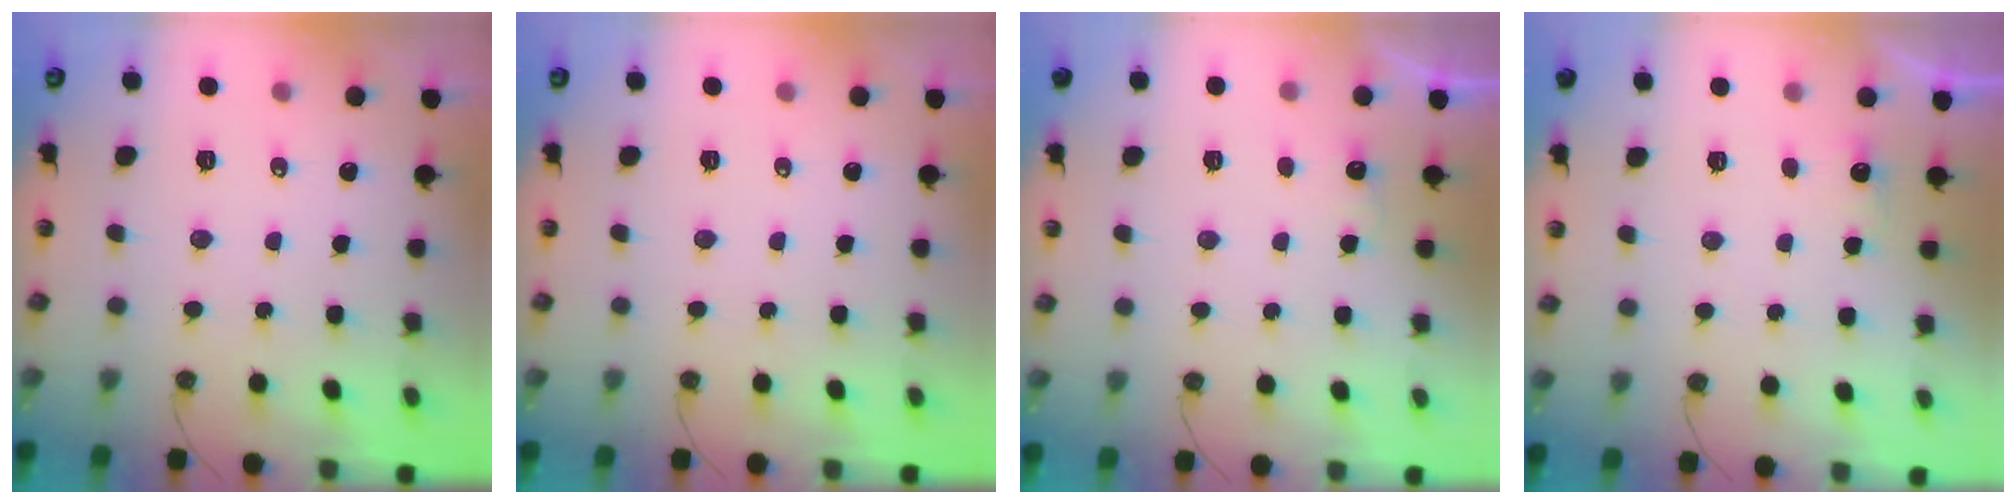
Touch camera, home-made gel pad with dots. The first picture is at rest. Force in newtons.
{"total": 0.0}
{"total": 4.6, "press": 4.4, "slide": 1.1}
{"total": 2.2, "press": 2.0, "slide": 0.9}